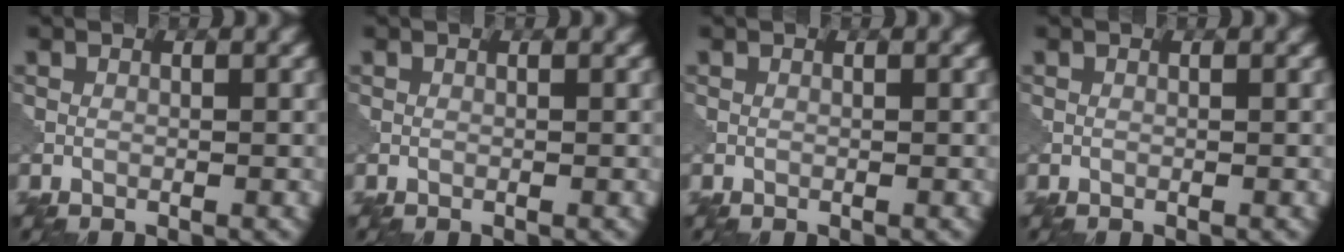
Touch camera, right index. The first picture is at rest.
{"total": 0.0}
{"total": 0.0}
{"total": 0.0}